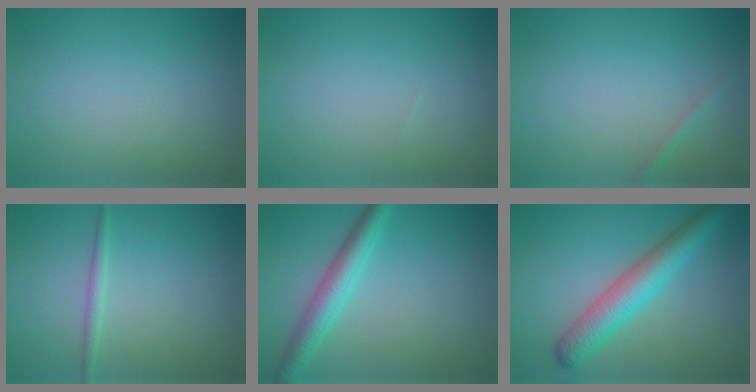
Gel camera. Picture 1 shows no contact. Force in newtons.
{"total": 0.0}
{"total": 0.7, "press": 0.7, "slide": 0.0}
{"total": 1.0, "press": 1.0, "slide": 0.0}
{"total": 3.8, "press": 3.8, "slide": 0.0}
{"total": 5.1, "press": 5.1, "slide": 0.1}